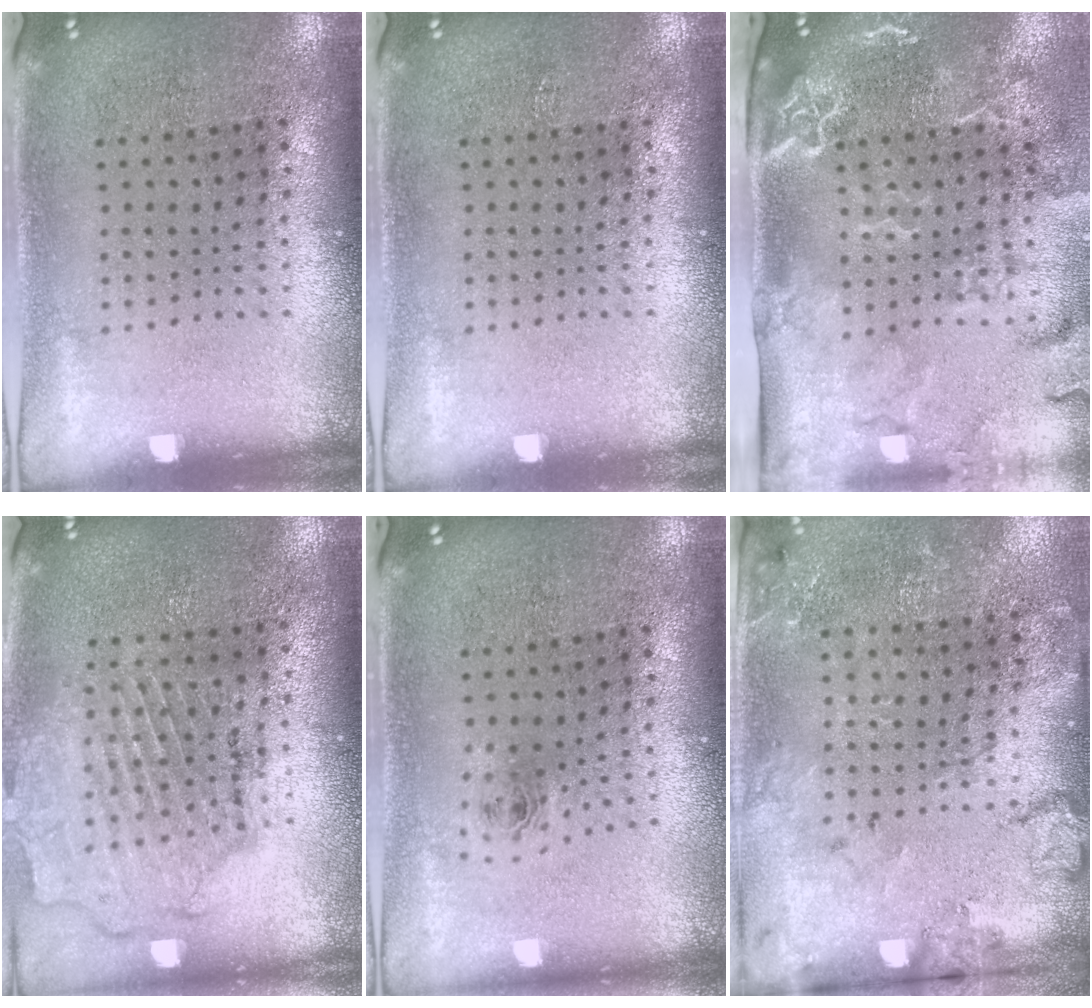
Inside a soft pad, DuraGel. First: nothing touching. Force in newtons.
{"total": 0.0}
{"total": 2.9, "press": 2.4, "slide": 1.7}
{"total": 1.6, "press": 1.6, "slide": 0.4}
{"total": 0.8, "press": 0.3, "slide": 0.7}
{"total": 1.8, "press": 1.7, "slide": 0.7}